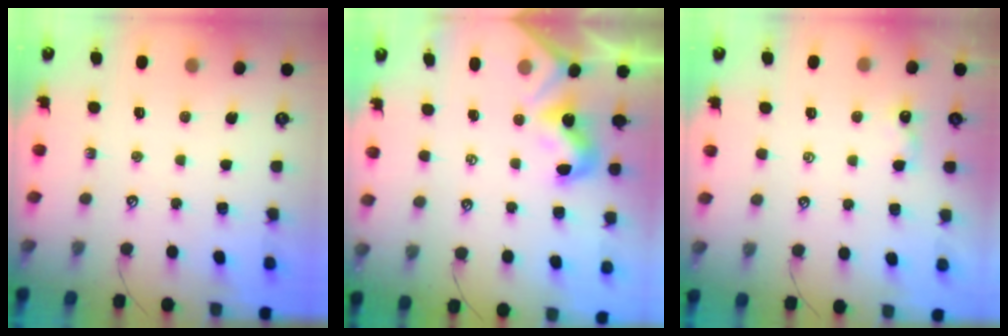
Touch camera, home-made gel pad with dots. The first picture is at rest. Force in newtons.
{"total": 1.8, "press": 1.7, "slide": 0.3}
{"total": 1.8, "press": 1.8, "slide": 0.3}